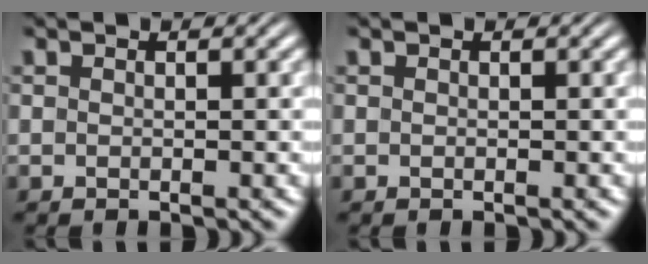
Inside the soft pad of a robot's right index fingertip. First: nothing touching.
{"total": 0.0}